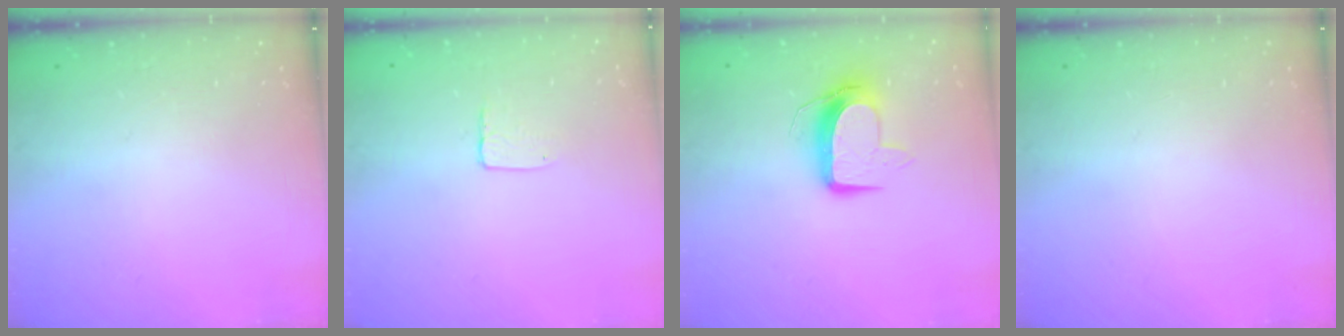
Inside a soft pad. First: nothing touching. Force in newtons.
{"total": 3.6, "press": 3.6, "slide": 0.3}
{"total": 10.5, "press": 10.5, "slide": 0.3}
{"total": 0.0}